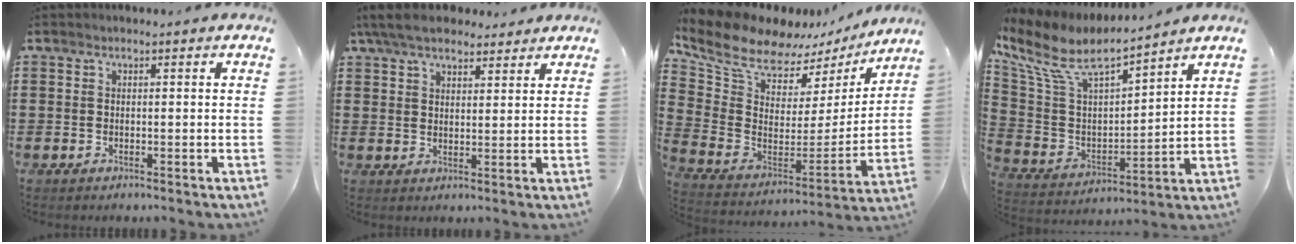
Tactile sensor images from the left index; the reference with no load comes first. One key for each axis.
{"total": 6.2, "fx": 5.2, "fy": 2.1, "fz": 2.6, "tx": -0.065, "ty": -0.003, "tz": 0.099}
{"total": 10.0, "fx": 8.0, "fy": 4.5, "fz": 3.9, "tx": -0.121, "ty": -0.048, "tz": 0.146}
{"total": 8.9, "fx": 6.9, "fy": 3.0, "fz": 4.8, "tx": -0.127, "ty": -0.037, "tz": 0.117}